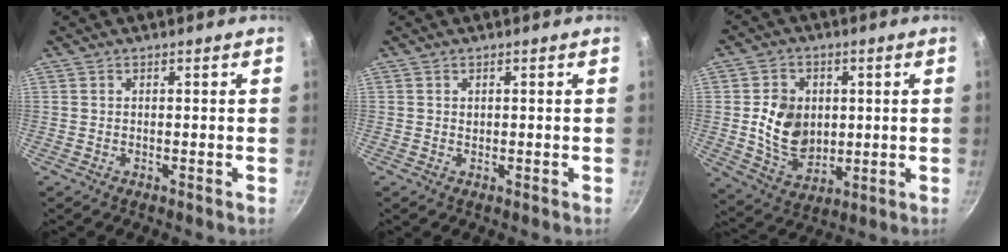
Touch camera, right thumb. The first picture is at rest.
{"total": 0.5, "force": [0.2, 0.5, 0.2], "torque": [-0.001, 0.000, 0.004]}
{"total": 11.6, "force": [0.8, 9.2, 7.1], "torque": [-0.095, -0.013, 0.025]}